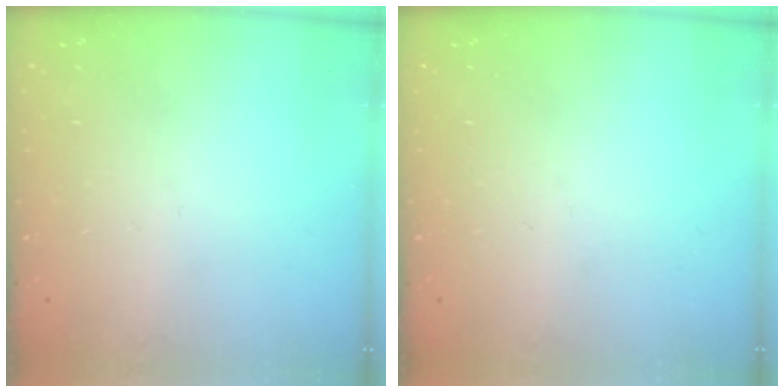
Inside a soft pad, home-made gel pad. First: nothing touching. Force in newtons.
{"total": 0.0}